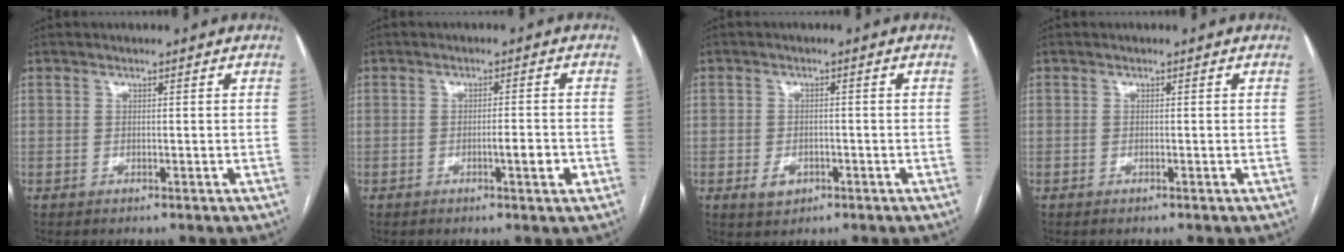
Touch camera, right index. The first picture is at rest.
{"total": 3.2, "force": [-1.1, 0.4, 2.9], "torque": [-0.045, -0.001, -0.017]}
{"total": 2.9, "force": [-1.3, 2.1, 1.6], "torque": [-0.024, 0.002, -0.013]}
{"total": 0.0}